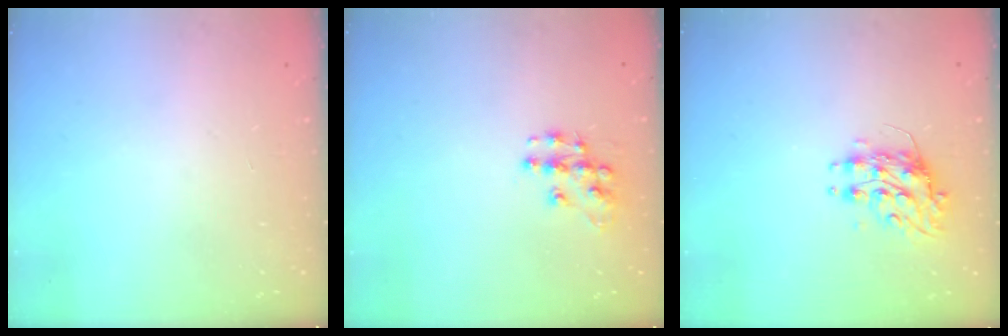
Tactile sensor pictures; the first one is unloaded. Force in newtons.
{"total": 9.7, "press": 9.7, "slide": 0.7}
{"total": 8.1, "press": 8.1, "slide": 0.2}